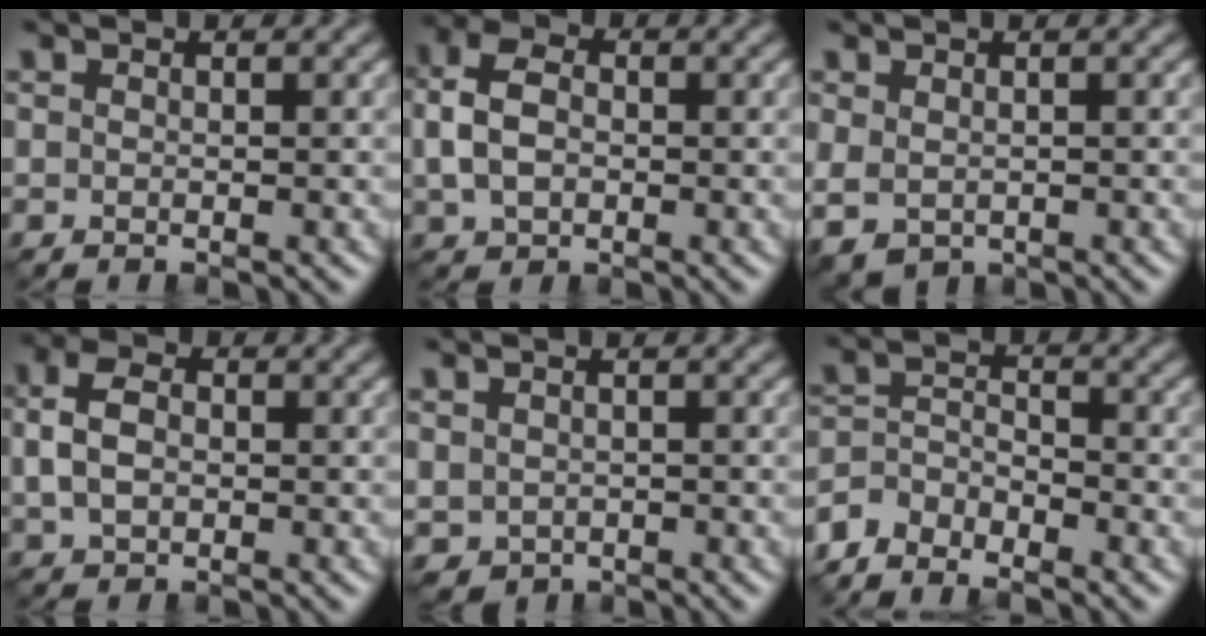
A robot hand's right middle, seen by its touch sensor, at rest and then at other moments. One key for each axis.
{"total": 5.0, "fx": 0.2, "fy": 3.5, "fz": 3.5, "tx": -0.089, "ty": 0.010, "tz": -0.002}
{"total": 2.0, "fx": -0.3, "fy": 1.3, "fz": 1.5, "tx": -0.037, "ty": -0.008, "tz": -0.002}
{"total": 4.1, "fx": 0.3, "fy": 2.8, "fz": 3.0, "tx": -0.074, "ty": 0.009, "tz": 0.001}
{"total": 2.1, "fx": -0.5, "fy": 1.7, "fz": 1.1, "tx": -0.033, "ty": -0.004, "tz": -0.007}
{"total": 3.3, "fx": -3.0, "fy": 1.0, "fz": 0.8, "tx": -0.020, "ty": 0.006, "tz": -0.073}